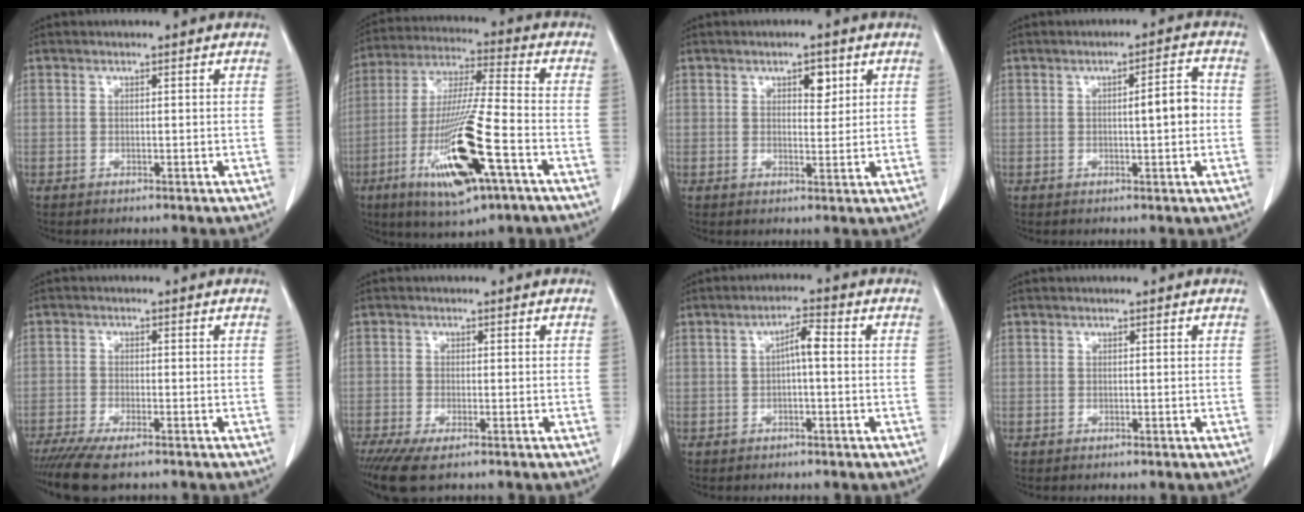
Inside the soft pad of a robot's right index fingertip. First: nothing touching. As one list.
[{"total": 18.1, "force": [-7.2, 1.6, 16.5], "torque": [-0.344, -0.032, -0.127]}, {"total": 3.2, "force": [1.5, 1.5, 2.3], "torque": [-0.030, -0.001, 0.022]}, {"total": 4.3, "force": [-0.1, 0.8, 4.3], "torque": [-0.059, 0.009, -0.002]}, {"total": 8.7, "force": [-7.0, 1.3, 5.0], "torque": [-0.078, -0.019, -0.114]}, {"total": 6.1, "force": [-4.4, 1.3, 4.1], "torque": [-0.070, -0.017, -0.073]}, {"total": 3.3, "force": [0.0, 0.6, 3.2], "torque": [-0.054, 0.011, -0.001]}, {"total": 0.0}]